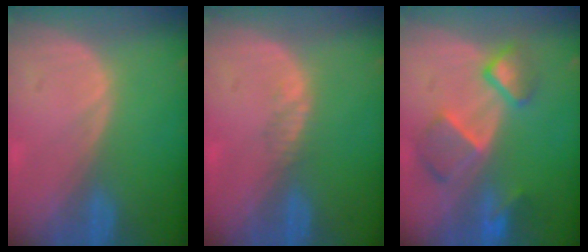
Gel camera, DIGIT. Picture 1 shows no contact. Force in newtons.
{"total": 1.1, "press": 0.9, "slide": 0.7}
{"total": 7.6, "press": 6.7, "slide": 3.5}